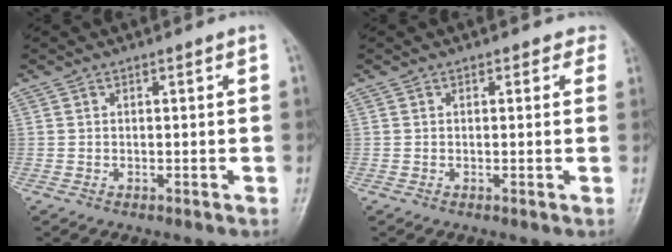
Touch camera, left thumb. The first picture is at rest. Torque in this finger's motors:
{"motor_torque": [0.03, -0.15, -0.18, -0.03, 0.02]}